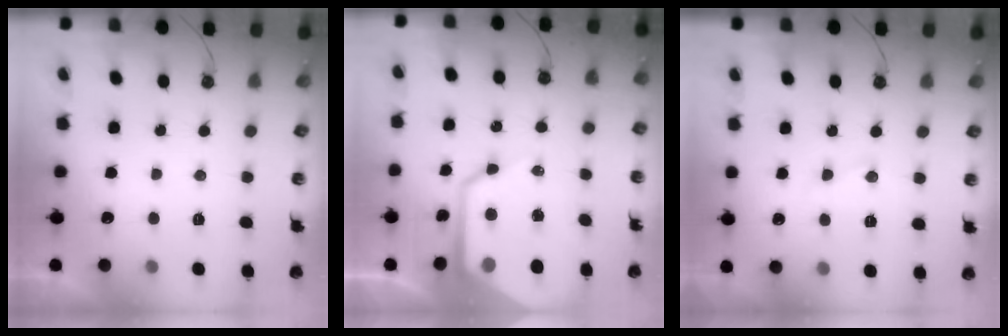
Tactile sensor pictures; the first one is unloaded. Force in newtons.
{"total": 19.2, "press": 19.0, "slide": 2.1}
{"total": 8.6, "press": 8.6, "slide": 0.8}